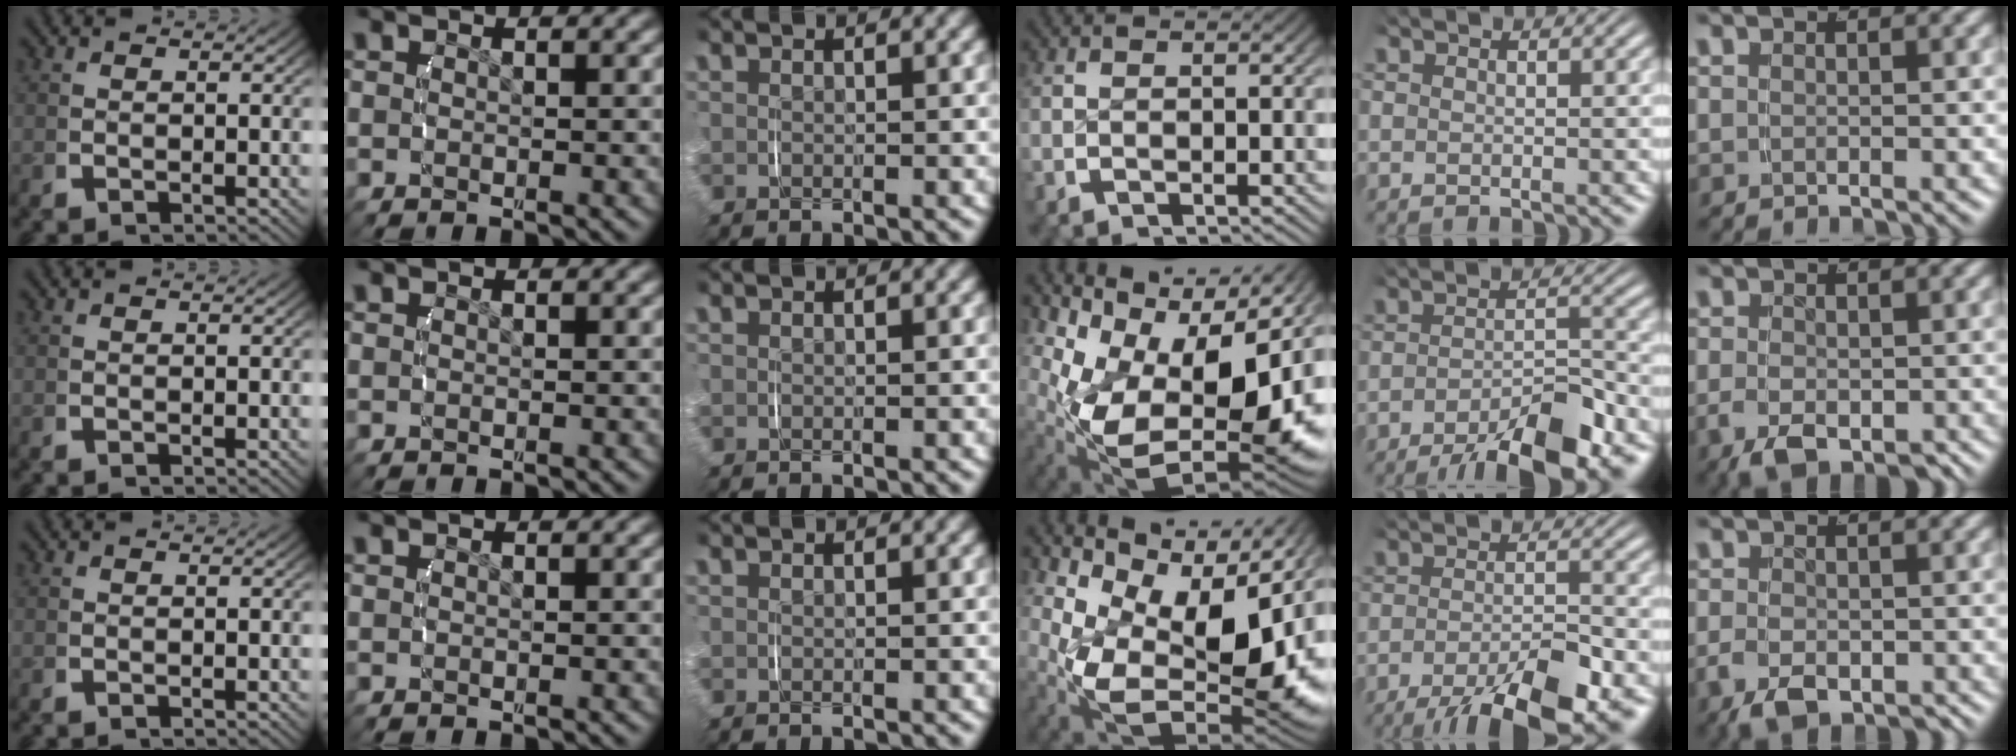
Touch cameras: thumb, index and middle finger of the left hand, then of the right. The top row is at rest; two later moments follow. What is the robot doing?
{"motion": "lift_and_place", "object": "ethernet cable"}